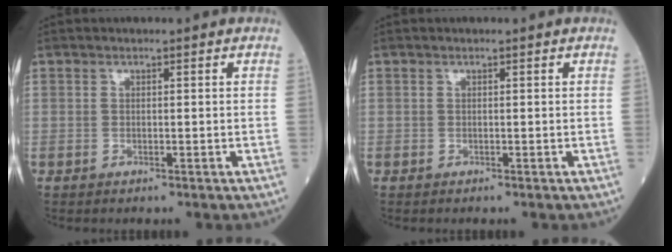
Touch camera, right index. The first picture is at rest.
{"total": 0.0}